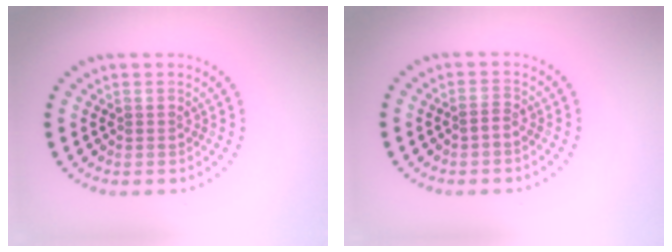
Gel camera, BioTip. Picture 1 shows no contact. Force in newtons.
{"total": 1.0, "press": 0.8, "slide": 0.5}